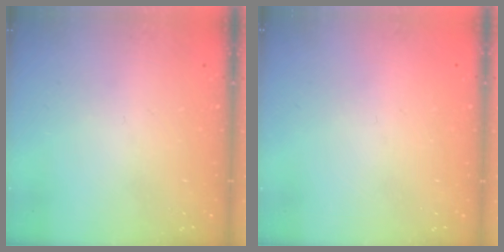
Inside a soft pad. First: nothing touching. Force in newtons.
{"total": 2.2, "press": 2.2, "slide": 0.1}